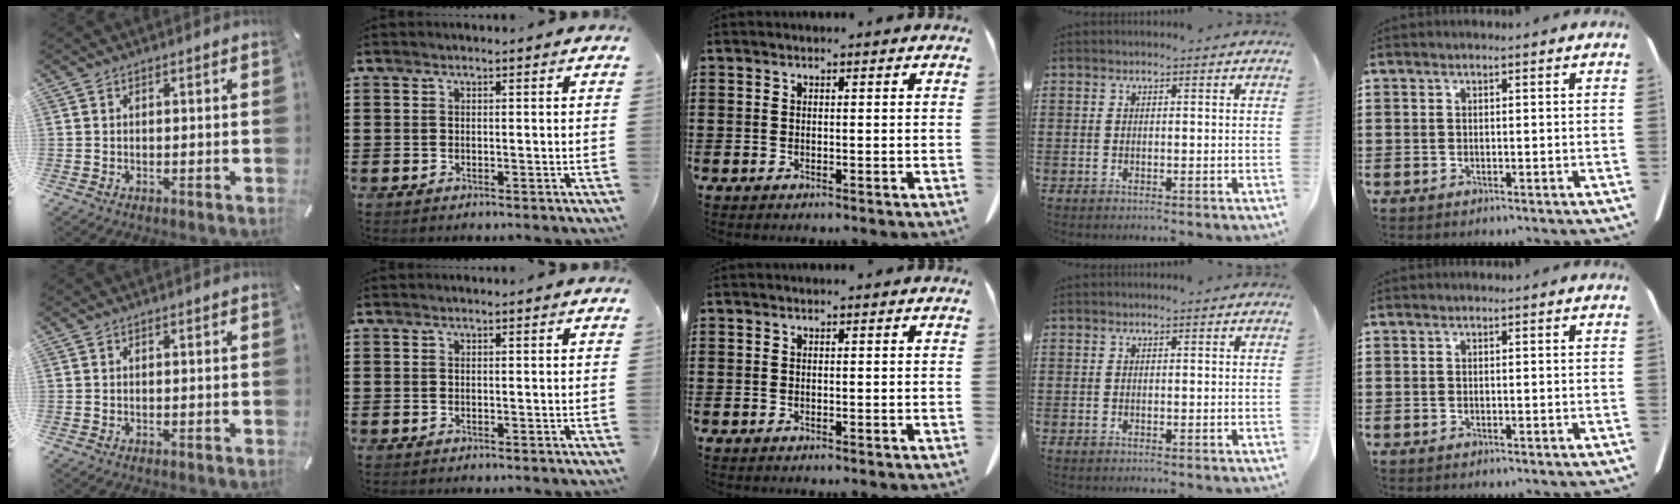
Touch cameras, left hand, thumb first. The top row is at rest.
{}